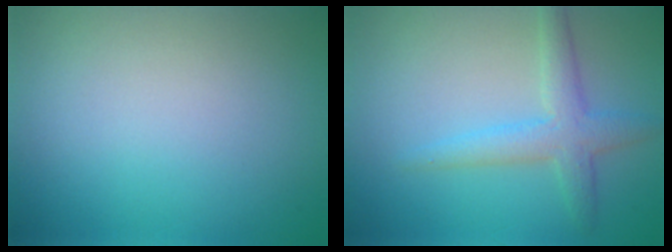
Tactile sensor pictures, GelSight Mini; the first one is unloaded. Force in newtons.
{"total": 3.2, "press": 3.2, "slide": 0.1}